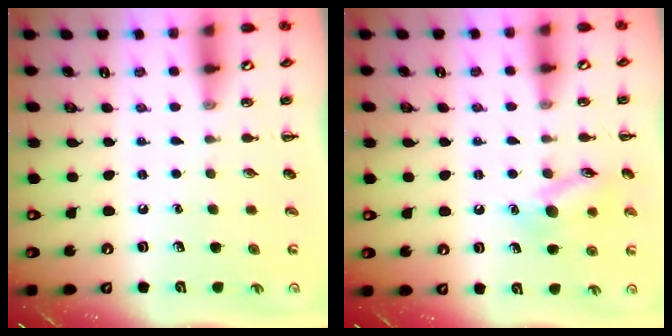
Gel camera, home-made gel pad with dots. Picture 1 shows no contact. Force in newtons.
{"total": 11.6, "press": 11.6, "slide": 0.7}